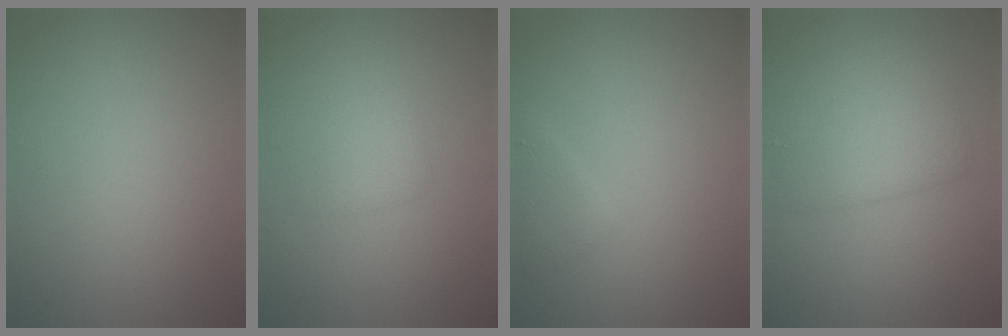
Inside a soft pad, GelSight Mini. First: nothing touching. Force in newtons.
{"total": 1.9, "press": 1.9, "slide": 0.0}
{"total": 1.4, "press": 1.4, "slide": 0.0}
{"total": 4.4, "press": 4.4, "slide": 0.1}